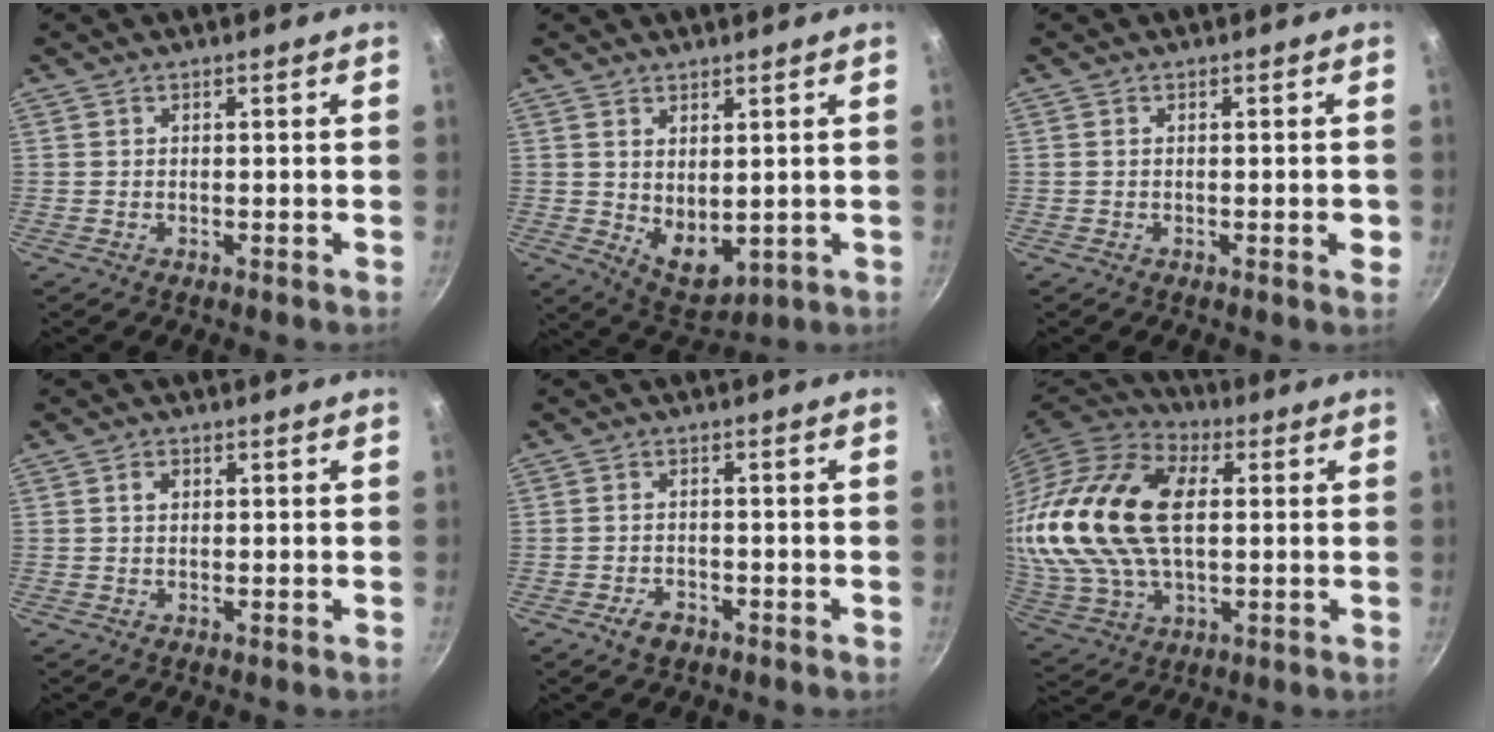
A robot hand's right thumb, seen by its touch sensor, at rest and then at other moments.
{"total": 7.1, "force": [1.4, 4.3, 5.5], "torque": [-0.071, -0.027, 0.043]}
{"total": 2.2, "force": [-0.4, 0.5, 2.1], "torque": [-0.022, -0.002, -0.007]}
{"total": 1.6, "force": [0.4, 1.3, 1.0], "torque": [-0.011, 0.004, 0.006]}
{"total": 3.1, "force": [-1.9, 1.8, 1.5], "torque": [-0.023, 0.014, -0.032]}
{"total": 24.6, "force": [4.0, 15.1, 19.0], "torque": [-0.360, 0.005, 0.071]}